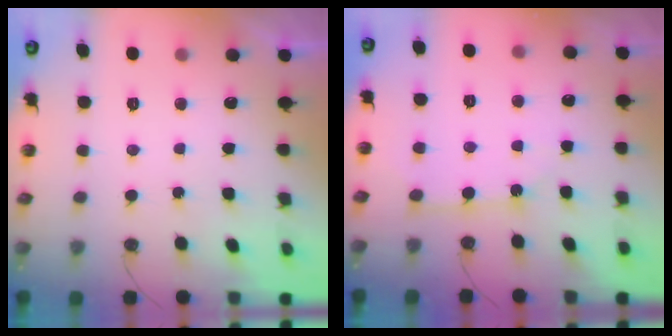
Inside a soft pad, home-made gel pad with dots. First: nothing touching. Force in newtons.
{"total": 6.9, "press": 6.9, "slide": 0.6}